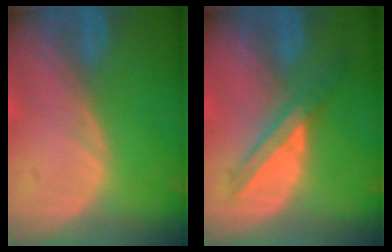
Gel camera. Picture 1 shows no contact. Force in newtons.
{"total": 5.8, "press": 5.3, "slide": 2.3}